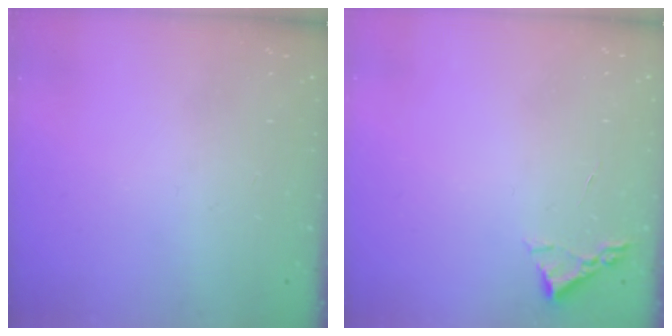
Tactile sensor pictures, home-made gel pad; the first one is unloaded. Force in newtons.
{"total": 2.2, "press": 2.2, "slide": 0.3}